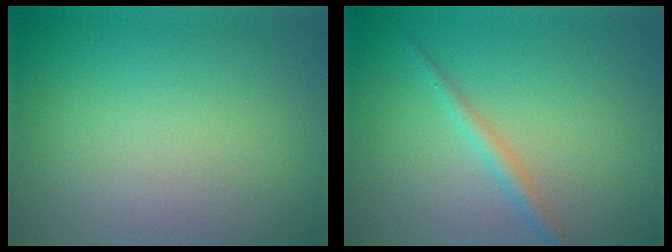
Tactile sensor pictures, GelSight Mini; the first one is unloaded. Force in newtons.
{"total": 1.6, "press": 1.6, "slide": 0.1}